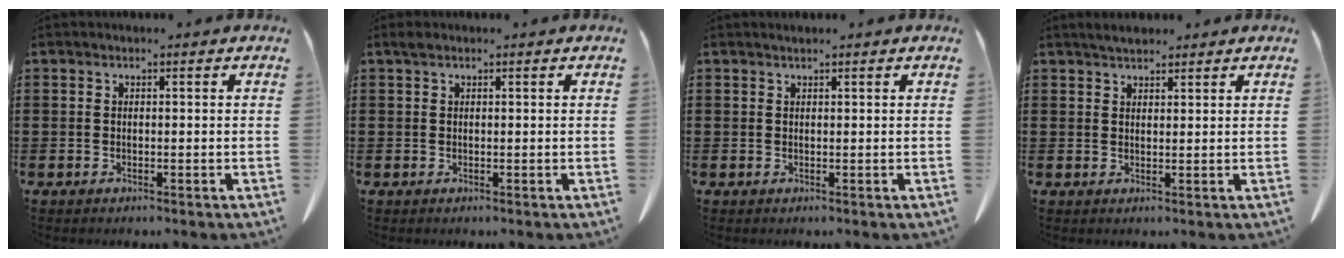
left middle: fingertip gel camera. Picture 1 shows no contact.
{"total": 0.7, "force": [0.5, 0.4, 0.4], "torque": [-0.012, 0.001, 0.009]}
{"total": 0.6, "force": [0.5, 0.0, 0.3], "torque": [-0.007, -0.001, 0.011]}
{"total": 2.2, "force": [2.0, 0.5, 0.5], "torque": [-0.015, 0.003, 0.040]}